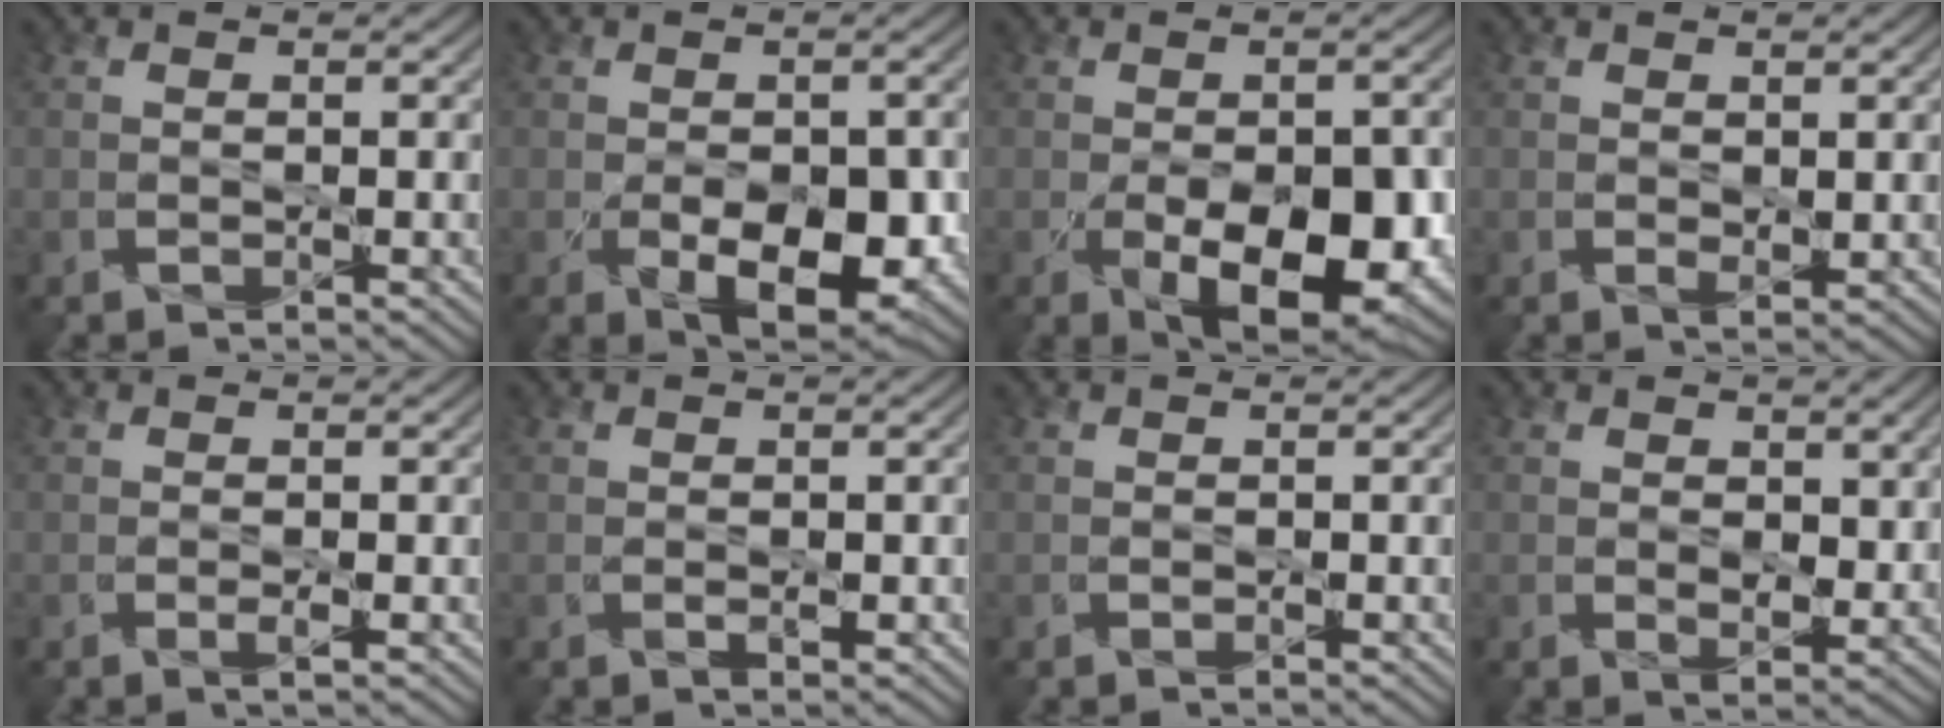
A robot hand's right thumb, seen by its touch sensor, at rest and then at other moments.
{"total": 7.1, "force": [-2.1, 4.0, 5.5], "torque": [-0.093, -0.024, -0.021]}
{"total": 10.1, "force": [-3.4, 5.2, 8.0], "torque": [-0.139, -0.029, -0.037]}
{"total": 1.1, "force": [0.5, 0.6, 0.8], "torque": [-0.017, -0.004, 0.013]}
{"total": 0.6, "force": [-0.1, 0.1, 0.6], "torque": [-0.015, -0.003, -0.002]}
{"total": 0.5, "force": [0.1, 0.4, 0.4], "torque": [-0.009, -0.003, 0.004]}
{"total": 0.0}
{"total": 3.5, "force": [1.5, 2.2, 2.3], "torque": [-0.045, -0.010, 0.029]}